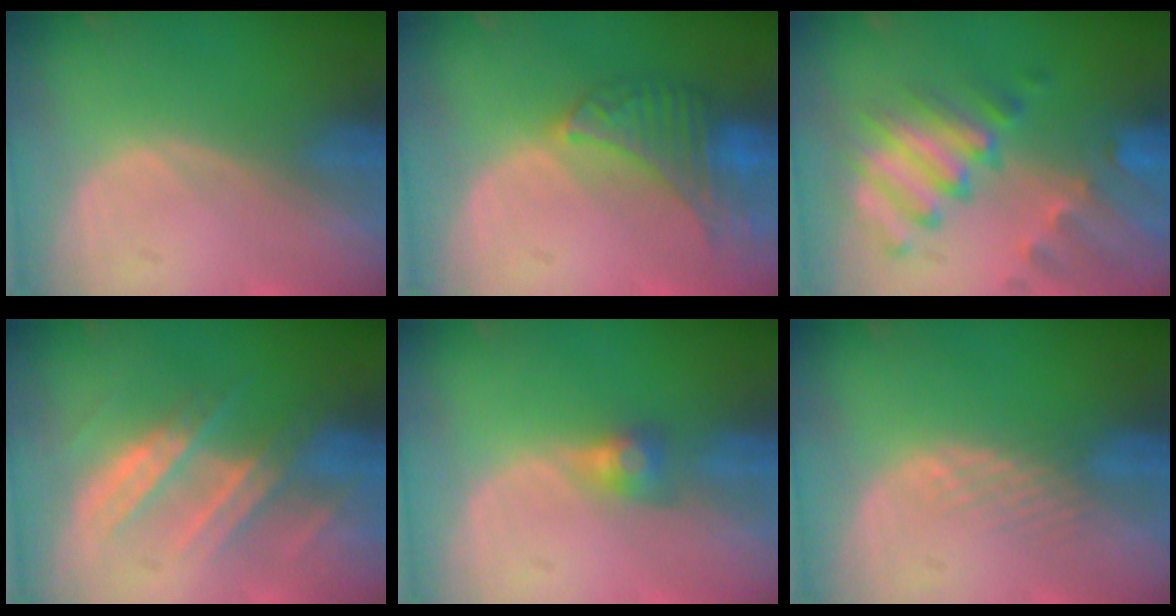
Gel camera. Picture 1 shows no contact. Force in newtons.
{"total": 6.8, "press": 6.7, "slide": 0.9}
{"total": 10.0, "press": 8.8, "slide": 4.7}
{"total": 8.2, "press": 7.6, "slide": 3.1}
{"total": 3.0, "press": 2.5, "slide": 1.6}
{"total": 1.8, "press": 1.8, "slide": 0.2}